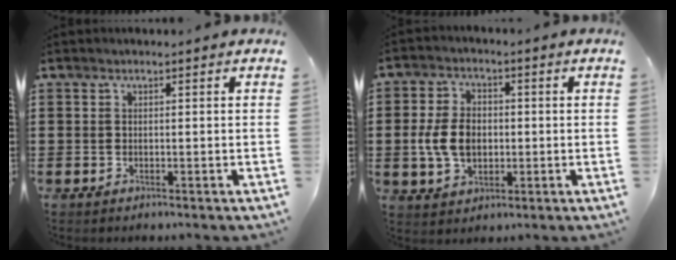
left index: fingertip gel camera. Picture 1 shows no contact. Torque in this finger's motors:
{"motor_torque": [1.48, 0.15, 0.62, 0.15]}